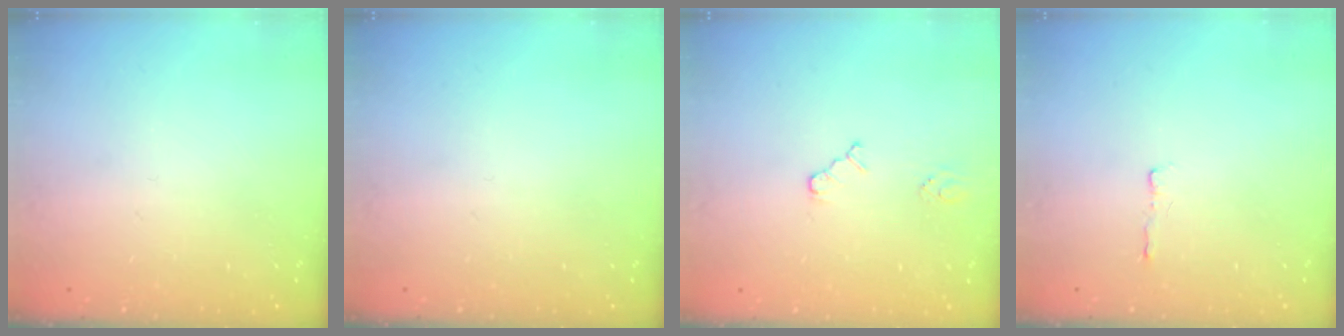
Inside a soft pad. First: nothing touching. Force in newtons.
{"total": 0.0}
{"total": 2.6, "press": 2.6, "slide": 0.4}
{"total": 2.9, "press": 2.8, "slide": 0.5}